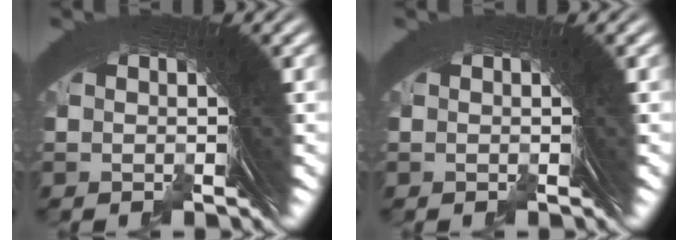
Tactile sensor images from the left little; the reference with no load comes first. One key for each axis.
{"total": 0.0}